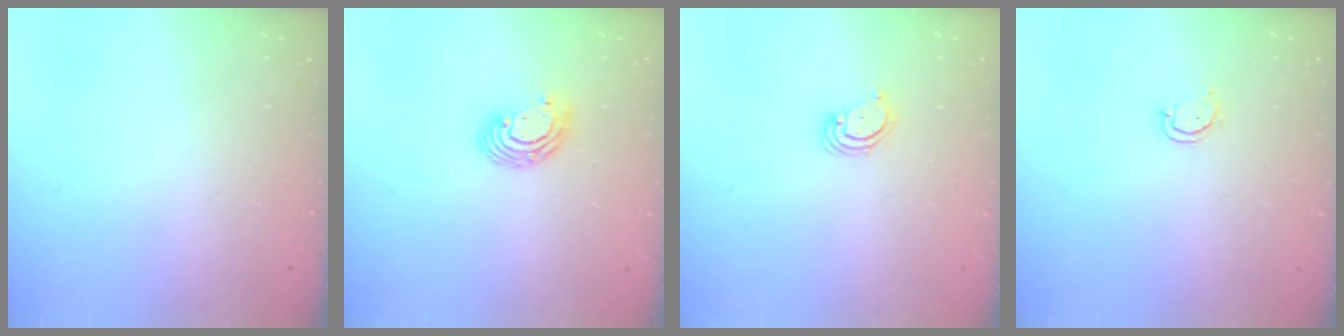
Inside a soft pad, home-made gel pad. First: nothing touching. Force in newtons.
{"total": 7.2, "press": 7.2, "slide": 1.0}
{"total": 3.5, "press": 3.5, "slide": 0.3}
{"total": 2.6, "press": 2.6, "slide": 0.2}